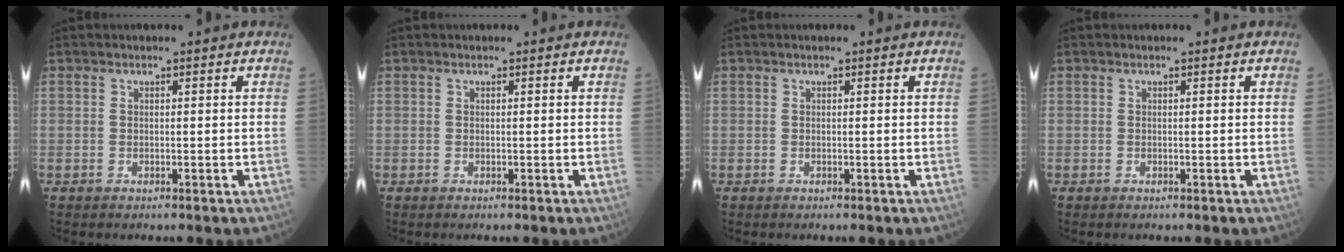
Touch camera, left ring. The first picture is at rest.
{"total": 0.0}
{"total": 0.0}
{"total": 0.0}